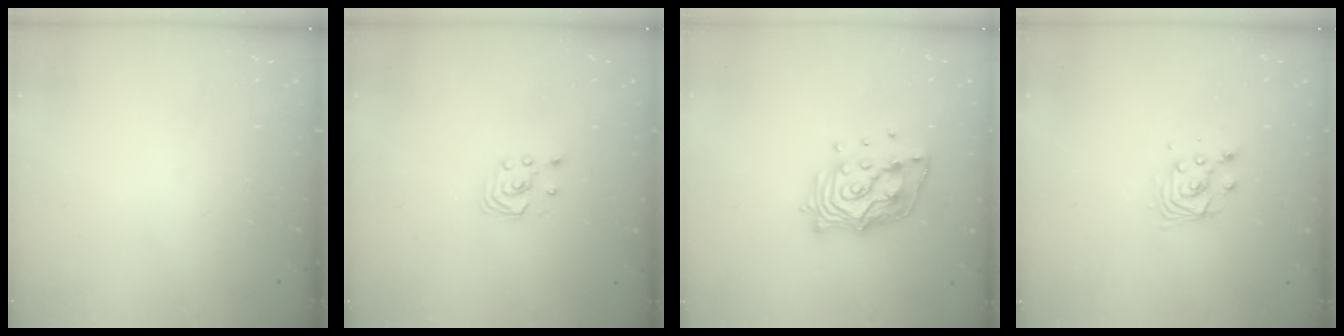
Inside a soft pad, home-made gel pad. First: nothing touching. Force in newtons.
{"total": 1.9, "press": 1.9, "slide": 0.2}
{"total": 13.4, "press": 13.3, "slide": 1.3}
{"total": 5.3, "press": 5.3, "slide": 0.4}